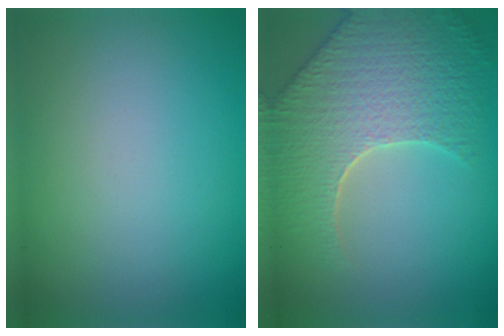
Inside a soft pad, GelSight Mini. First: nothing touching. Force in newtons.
{"total": 8.3, "press": 6.1, "slide": 5.6}